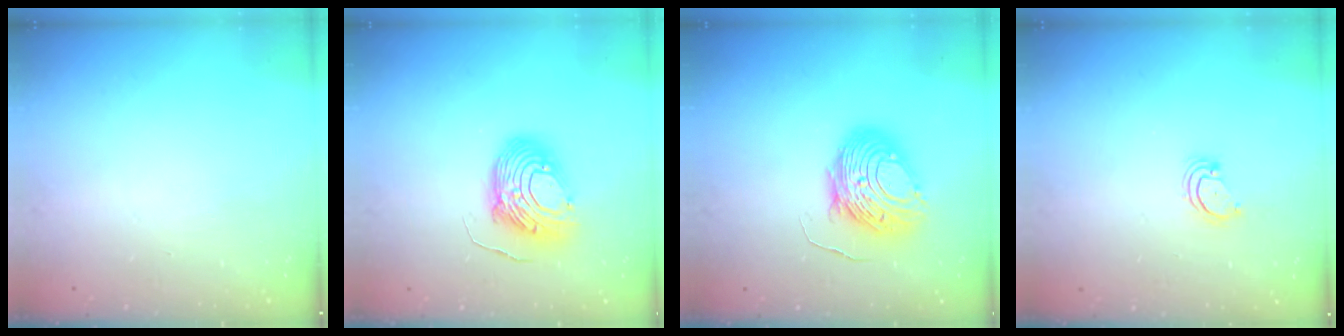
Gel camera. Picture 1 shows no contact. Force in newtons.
{"total": 12.2, "press": 12.1, "slide": 0.9}
{"total": 11.8, "press": 11.7, "slide": 1.0}
{"total": 2.5, "press": 2.5, "slide": 0.3}